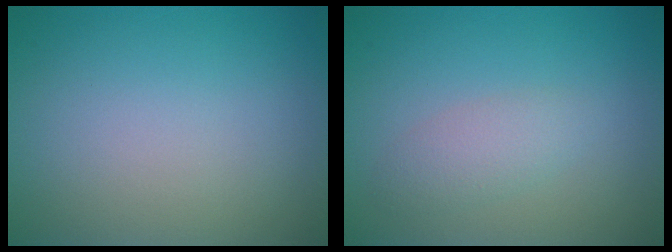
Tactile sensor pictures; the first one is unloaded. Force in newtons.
{"total": 1.8, "press": 1.8, "slide": 0.1}